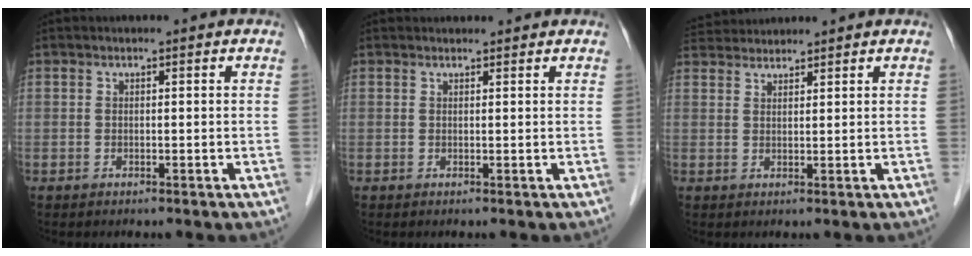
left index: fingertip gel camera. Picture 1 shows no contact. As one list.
[{"total": 2.3, "force": [2.1, 0.9, 0.2], "torque": [0.007, 0.017, 0.030]}, {"total": 5.6, "force": [5.4, 1.1, 1.0], "torque": [-0.017, 0.027, 0.102]}]